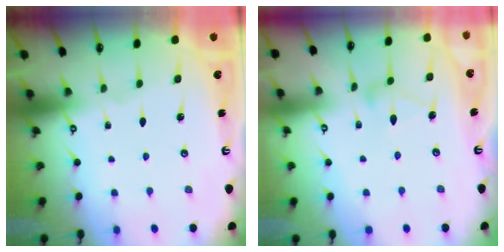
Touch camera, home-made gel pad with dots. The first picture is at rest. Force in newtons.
{"total": 7.2, "press": 7.2, "slide": 0.4}